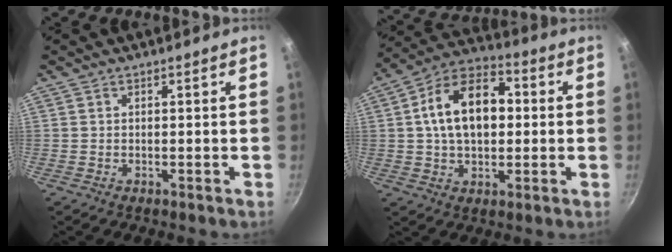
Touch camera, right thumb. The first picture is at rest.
{"total": 15.9, "force": [1.8, 10.2, 12.1], "torque": [-0.169, 0.029, 0.015]}